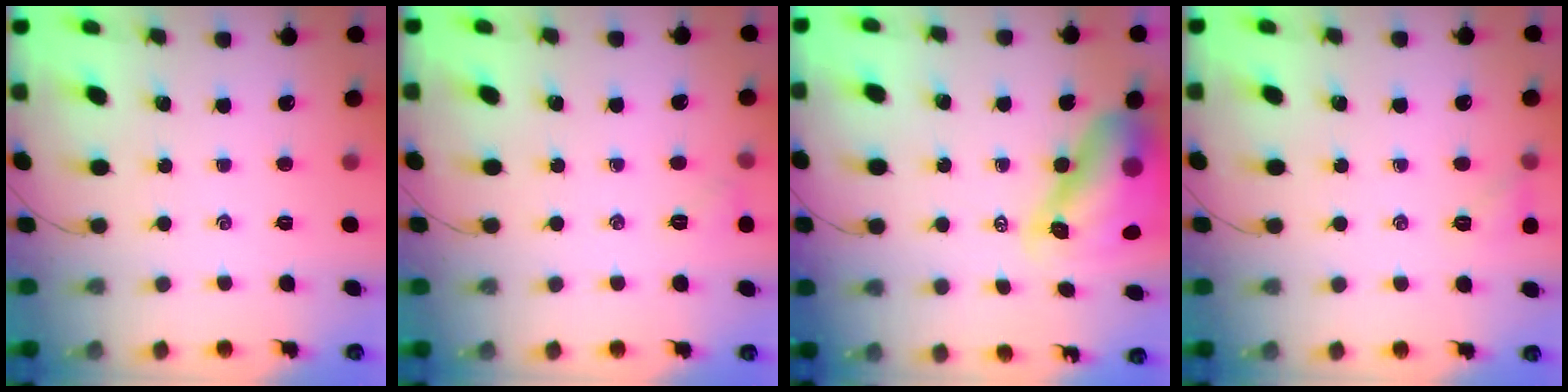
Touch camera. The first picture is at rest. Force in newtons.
{"total": 3.8, "press": 3.6, "slide": 1.1}
{"total": 12.0, "press": 11.5, "slide": 3.6}
{"total": 5.3, "press": 5.1, "slide": 1.4}